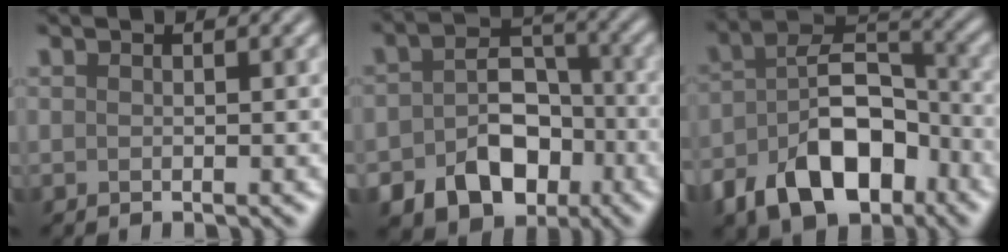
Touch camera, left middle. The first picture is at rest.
{"total": 8.3, "force": [-3.8, 5.8, 4.7], "torque": [-0.074, -0.012, -0.056]}
{"total": 9.9, "force": [-4.8, 5.6, 6.6], "torque": [-0.114, 0.003, -0.083]}